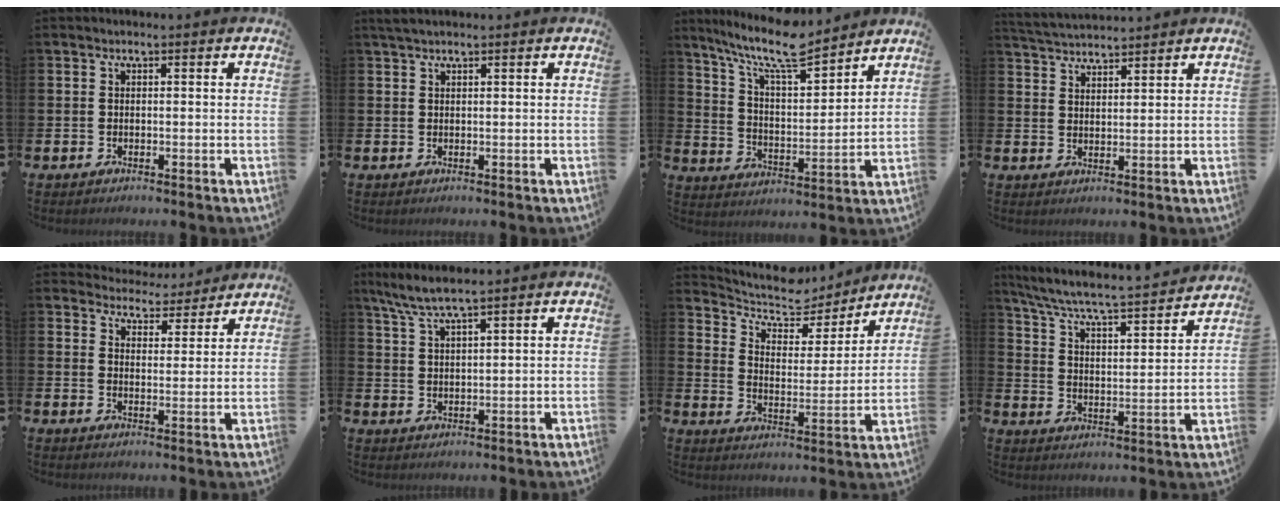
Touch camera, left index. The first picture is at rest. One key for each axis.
{"total": 1.6, "fx": 1.4, "fy": 0.3, "fz": 0.8, "tx": -0.013, "ty": 0.002, "tz": 0.023}
{"total": 10.6, "fx": 9.3, "fy": 1.8, "fz": 4.8, "tx": -0.120, "ty": -0.054, "tz": 0.164}
{"total": 3.6, "fx": 3.6, "fy": 0.3, "fz": 0.1, "tx": -0.023, "ty": -0.014, "tz": 0.068}
{"total": 4.8, "fx": 4.6, "fy": 1.1, "fz": -0.4, "tx": 0.000, "ty": -0.043, "tz": 0.079}
{"total": 5.2, "fx": 4.5, "fy": 0.1, "fz": 2.5, "tx": -0.062, "ty": -0.012, "tz": 0.082}
{"total": 7.2, "fx": 6.4, "fy": 2.8, "fz": 1.7, "tx": -0.056, "ty": -0.051, "tz": 0.105}
{"total": 6.0, "fx": 5.6, "fy": 0.4, "fz": 2.1, "tx": -0.074, "ty": -0.049, "tz": 0.089}